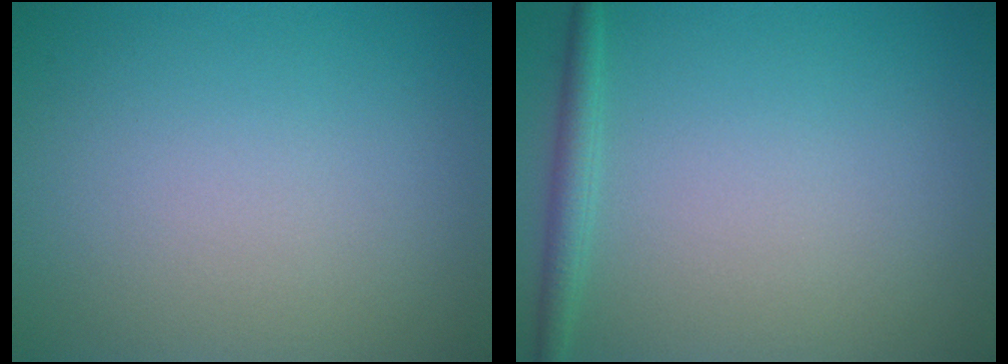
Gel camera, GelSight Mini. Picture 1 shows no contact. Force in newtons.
{"total": 1.7, "press": 1.7, "slide": 0.1}